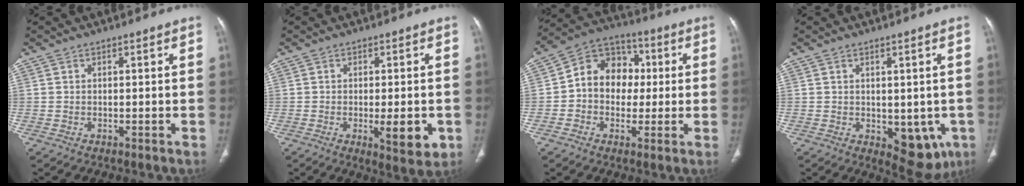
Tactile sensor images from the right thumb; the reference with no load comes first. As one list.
[{"total": 7.3, "force": [-1.8, 2.5, 6.7], "torque": [-0.083, -0.013, -0.019]}, {"total": 12.2, "force": [0.6, 9.9, 7.0], "torque": [-0.071, 0.030, -0.003]}, {"total": 8.5, "force": [-1.9, 4.9, 6.7], "torque": [-0.042, -0.010, -0.009]}]